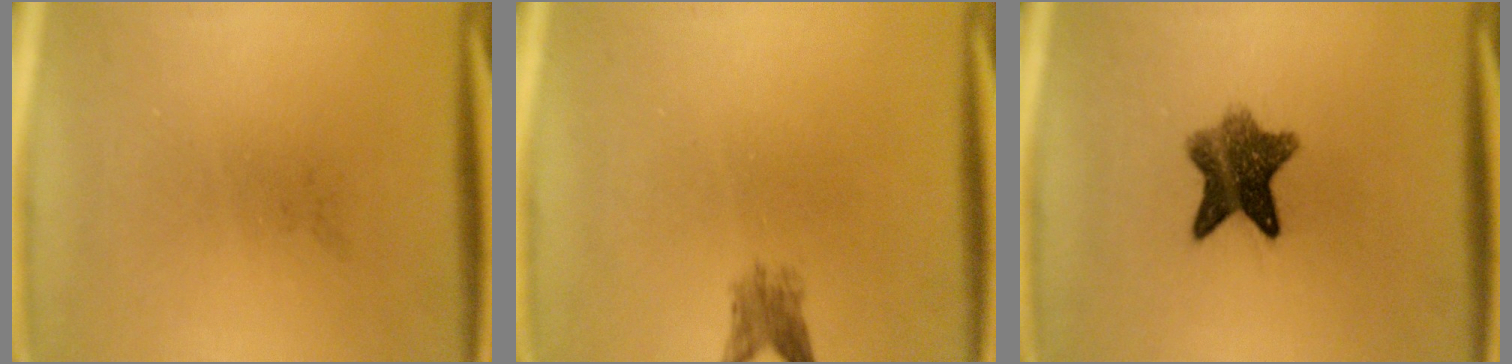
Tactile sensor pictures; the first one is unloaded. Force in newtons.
{"total": 2.5}
{"total": 8.0}